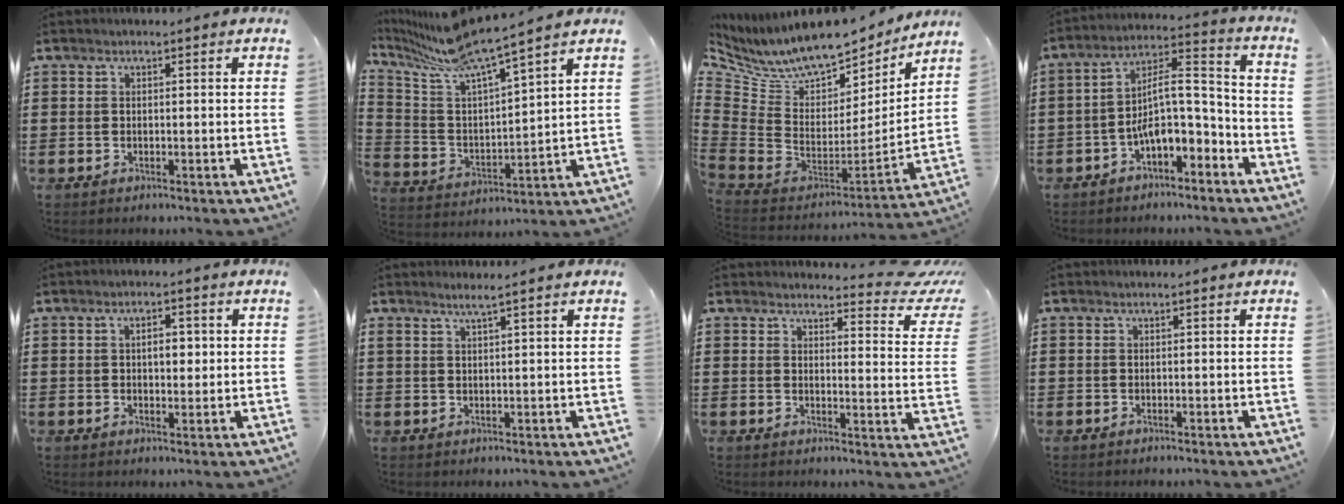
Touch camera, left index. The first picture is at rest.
{"total": 8.2, "force": [7.4, -0.3, 3.4], "torque": [-0.102, -0.053, 0.122]}
{"total": 9.6, "force": [7.9, 3.5, 4.3], "torque": [-0.130, -0.061, 0.138]}
{"total": 8.3, "force": [-4.3, 3.5, 6.2], "torque": [-0.115, 0.000, -0.086]}
{"total": 3.5, "force": [0.4, 2.0, 2.9], "torque": [-0.038, 0.000, -0.003]}
{"total": 2.0, "force": [1.6, -0.4, 1.1], "torque": [-0.023, -0.001, 0.029]}
{"total": 4.1, "force": [3.7, 0.6, 1.7], "torque": [-0.027, -0.025, 0.058]}
{"total": 0.0}